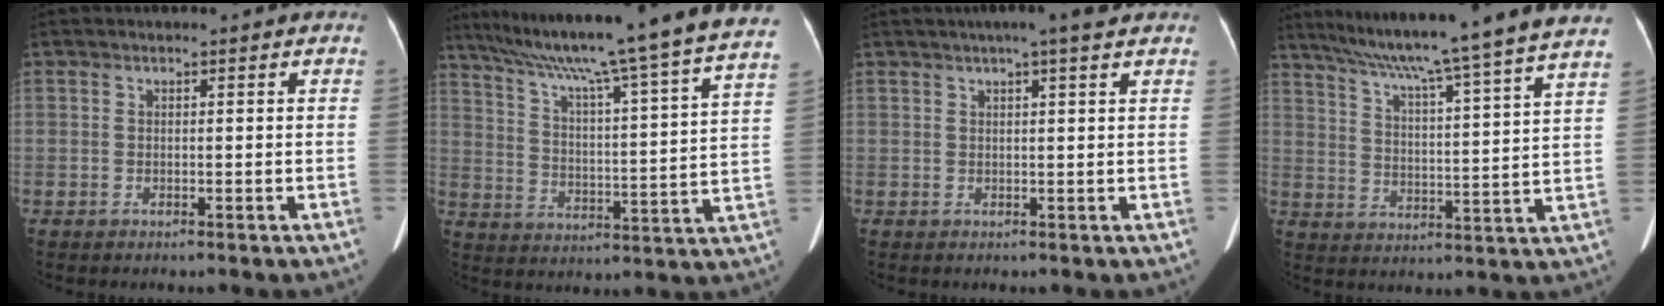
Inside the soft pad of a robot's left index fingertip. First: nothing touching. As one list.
[{"total": 29.4, "force": [25.0, -1.4, 15.4], "torque": [-0.255, -0.051, 0.336]}, {"total": 5.6, "force": [4.3, 0.2, 3.6], "torque": [-0.052, 0.022, 0.057]}, {"total": 24.3, "force": [20.9, -2.4, 12.2], "torque": [-0.202, -0.032, 0.282]}]